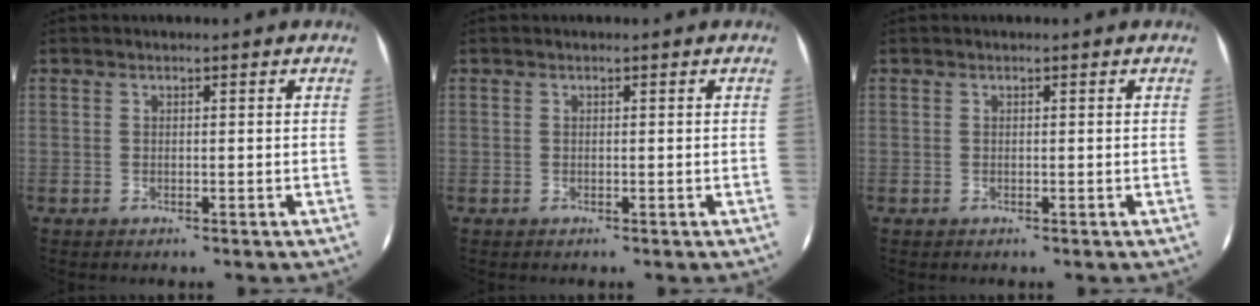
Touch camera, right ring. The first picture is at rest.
{"total": 0.0}
{"total": 0.0}